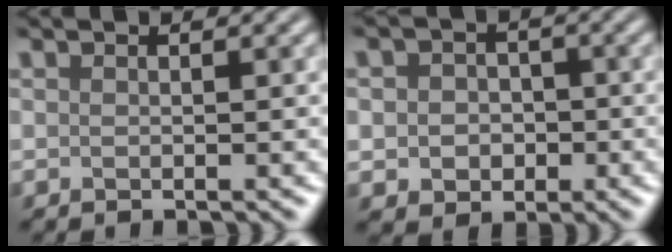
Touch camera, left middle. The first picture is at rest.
{"total": 3.7, "force": [-0.2, 3.2, 1.8], "torque": [-0.017, 0.001, -0.016]}